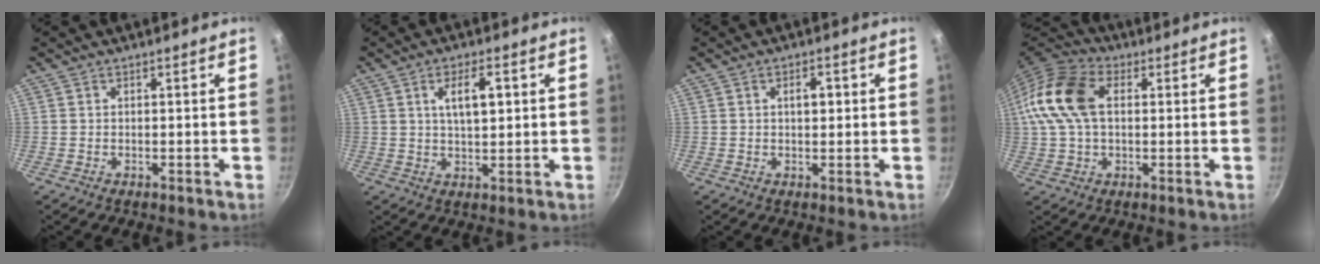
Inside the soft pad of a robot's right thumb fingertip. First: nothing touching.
{"total": 6.4, "force": [1.8, 2.6, 5.6], "torque": [-0.082, 0.000, 0.033]}
{"total": 3.0, "force": [0.6, 1.6, 2.5], "torque": [-0.024, 0.004, 0.008]}
{"total": 14.8, "force": [2.4, 9.4, 11.2], "torque": [-0.213, 0.026, 0.028]}